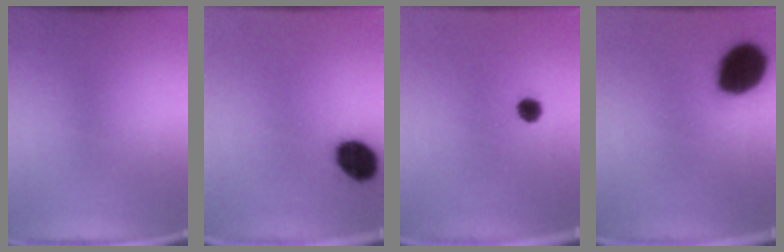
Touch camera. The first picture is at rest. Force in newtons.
{"total": 9.4}
{"total": 2.4}
{"total": 17.6}